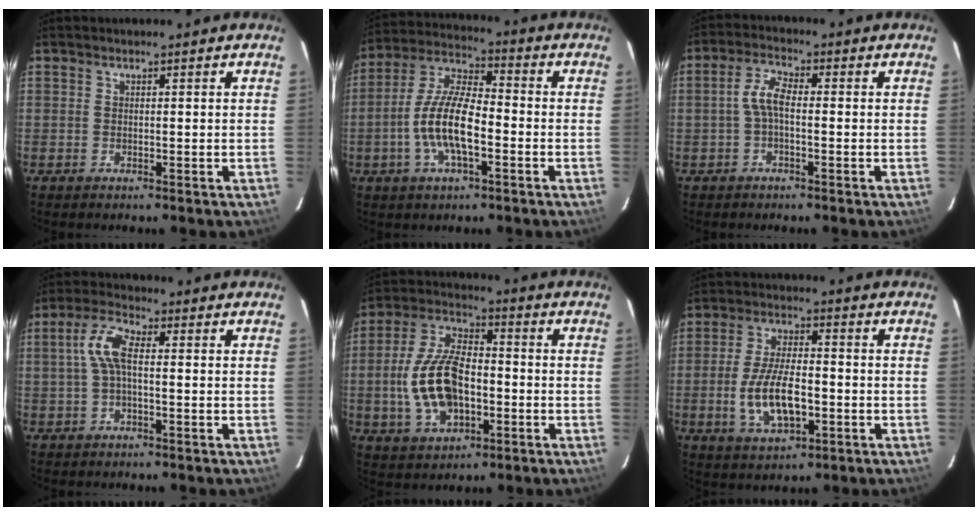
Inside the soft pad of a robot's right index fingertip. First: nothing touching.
{"total": 12.3, "force": [-3.5, 4.1, 11.0], "torque": [-0.229, 0.002, -0.069]}
{"total": 4.2, "force": [-0.7, 1.6, 3.8], "torque": [-0.085, 0.015, -0.015]}
{"total": 5.9, "force": [0.2, 2.1, 5.5], "torque": [-0.117, 0.017, 0.002]}
{"total": 15.3, "force": [-2.7, 8.5, 12.4], "torque": [-0.260, 0.012, -0.040]}
{"total": 11.2, "force": [-2.8, 4.8, 9.7], "torque": [-0.195, -0.006, -0.044]}